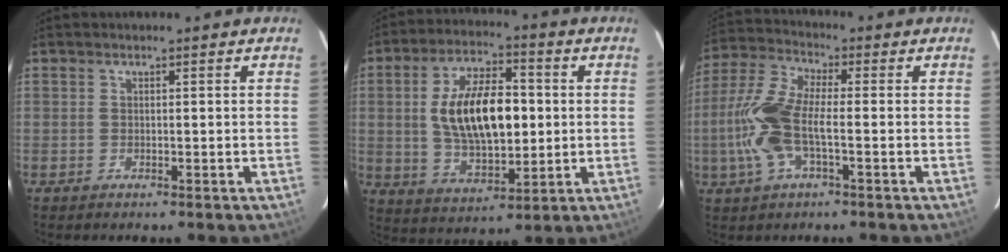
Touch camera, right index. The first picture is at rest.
{"total": 16.2, "force": [1.0, 8.0, 14.0], "torque": [-0.253, 0.010, 0.030]}
{"total": 12.1, "force": [-2.3, 4.5, 11.1], "torque": [-0.253, 0.006, -0.051]}